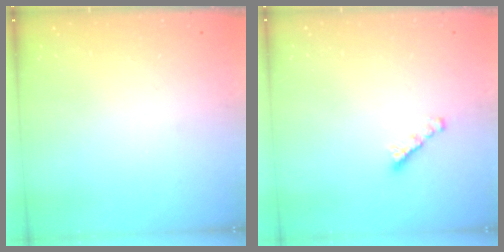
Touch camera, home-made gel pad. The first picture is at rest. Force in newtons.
{"total": 2.7, "press": 2.7, "slide": 0.2}